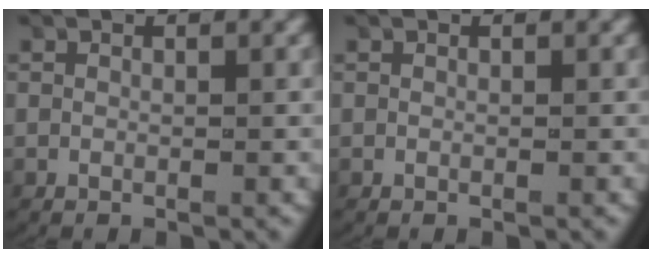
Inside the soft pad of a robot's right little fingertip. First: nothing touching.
{"total": 0.0}